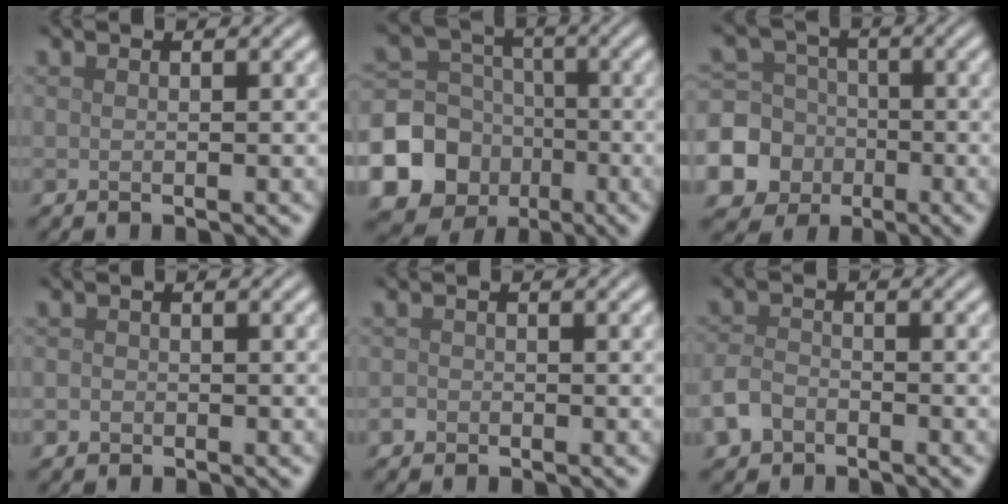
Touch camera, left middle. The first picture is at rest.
{"total": 12.6, "force": [-5.1, 10.9, 3.6], "torque": [-0.085, -0.042, -0.112]}
{"total": 9.6, "force": [-3.3, 8.6, 2.5], "torque": [-0.064, -0.022, -0.090]}
{"total": 0.8, "force": [-0.3, 0.7, 0.1], "torque": [0.001, -0.003, -0.007]}
{"total": 0.8, "force": [-0.5, 0.7, 0.1], "torque": [0.000, -0.001, -0.011]}
{"total": 2.9, "force": [-1.8, 1.9, 1.2], "torque": [-0.027, -0.001, -0.045]}